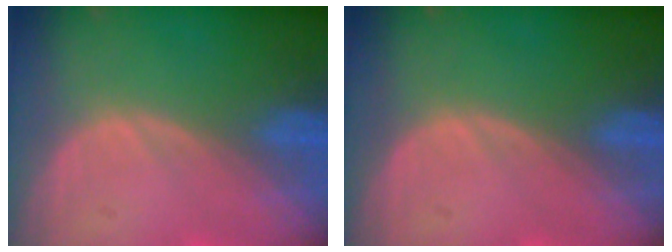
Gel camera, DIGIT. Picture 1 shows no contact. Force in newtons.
{"total": 0.0}